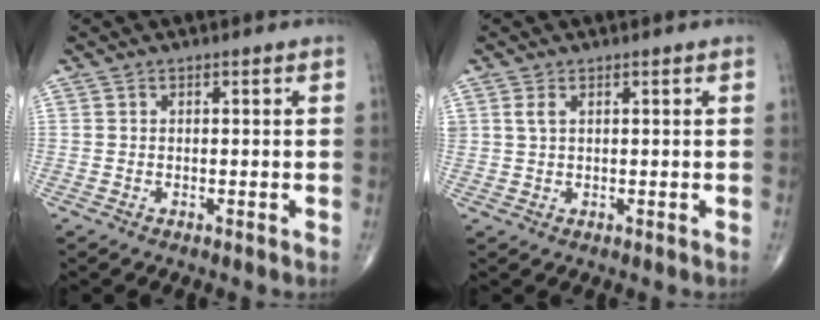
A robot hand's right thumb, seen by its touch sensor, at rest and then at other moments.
{"total": 1.6, "force": [0.7, 0.8, 1.2], "torque": [-0.026, 0.005, 0.018]}